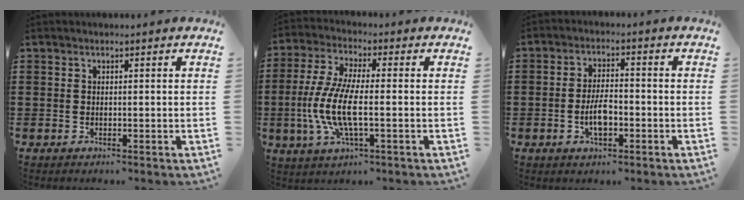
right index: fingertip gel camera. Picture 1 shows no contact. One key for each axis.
{"total": 9.1, "fx": -2.1, "fy": 2.7, "fz": 8.4, "tx": -0.197, "ty": -0.016, "tz": -0.048}
{"total": 5.1, "fx": -1.4, "fy": 2.2, "fz": 4.4, "tx": -0.090, "ty": 0.004, "tz": -0.029}